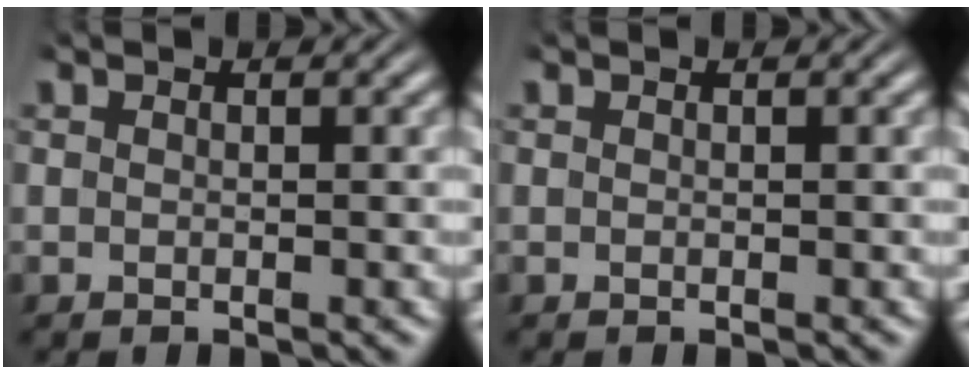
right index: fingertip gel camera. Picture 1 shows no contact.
{"total": 0.0}